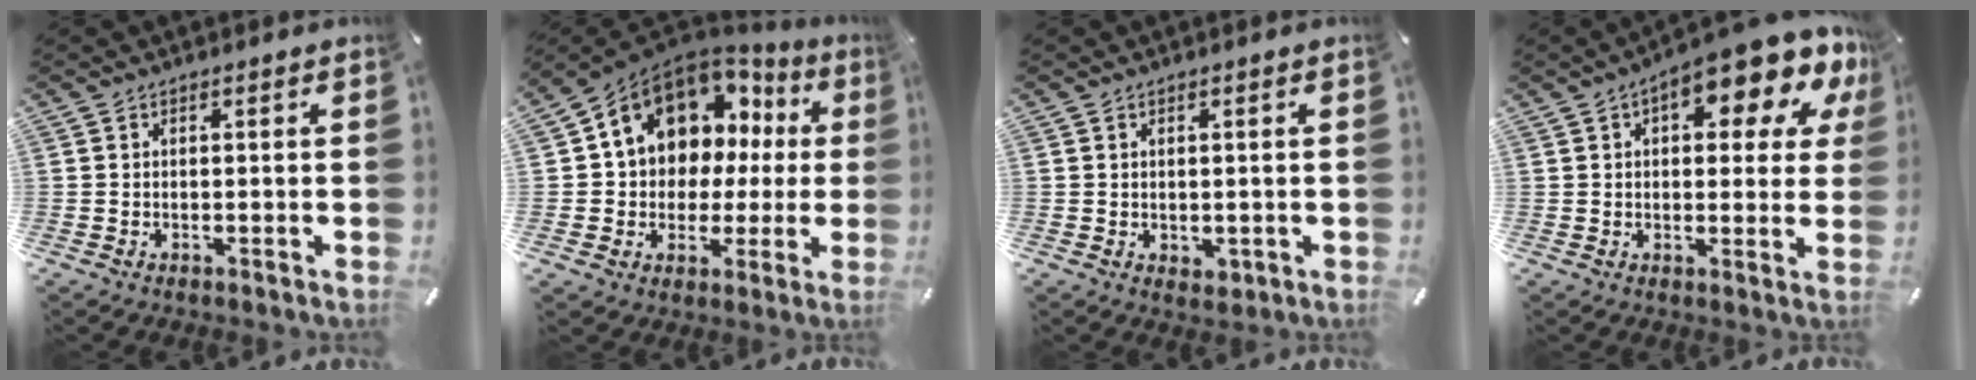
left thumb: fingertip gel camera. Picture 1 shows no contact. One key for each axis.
{"total": 14.0, "fx": 5.6, "fy": 11.1, "fz": 6.3, "tx": -0.112, "ty": -0.038, "tz": 0.110}
{"total": 1.7, "fx": 0.2, "fy": 1.5, "fz": 0.7, "tx": -0.013, "ty": 0.004, "tz": 0.004}
{"total": 14.5, "fx": 8.4, "fy": 5.5, "fz": 10.5, "tx": -0.144, "ty": -0.050, "tz": 0.137}